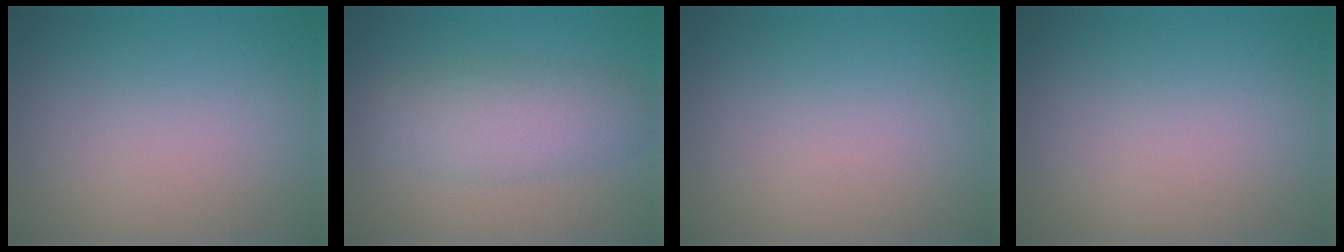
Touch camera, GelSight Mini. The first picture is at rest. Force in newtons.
{"total": 4.9, "press": 4.9, "slide": 0.2}
{"total": 0.0}
{"total": 0.0}